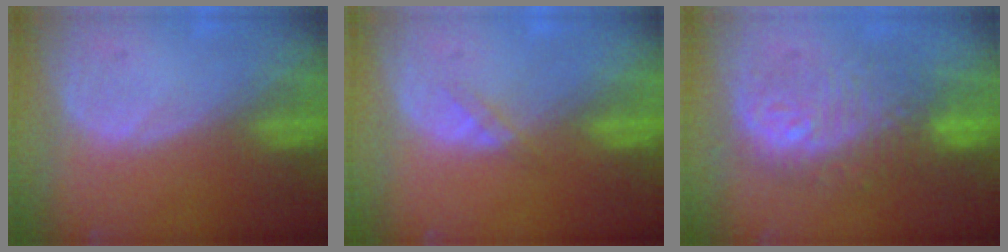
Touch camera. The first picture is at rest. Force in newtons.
{"total": 1.3, "press": 1.3, "slide": 0.2}
{"total": 9.6, "press": 9.6, "slide": 0.7}